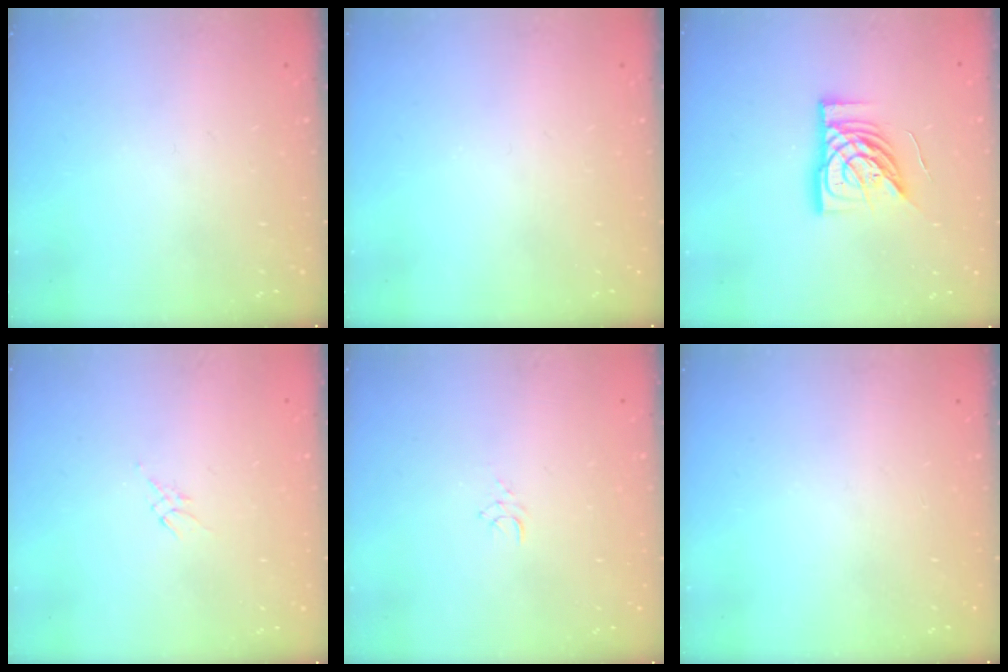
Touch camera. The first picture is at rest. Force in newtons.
{"total": 0.0}
{"total": 15.1, "press": 15.0, "slide": 1.7}
{"total": 3.5, "press": 3.4, "slide": 0.8}
{"total": 5.0, "press": 4.9, "slide": 0.3}
{"total": 0.0}